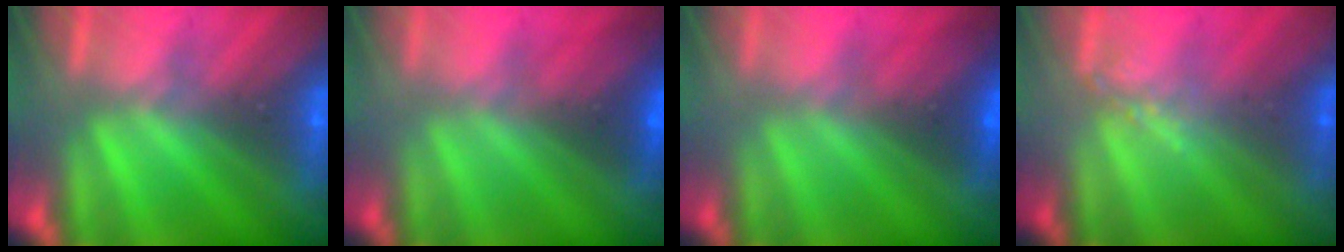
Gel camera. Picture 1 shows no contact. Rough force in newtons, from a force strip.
{"total": 2.8}
{"total": 2.8}
{"total": 1.3}